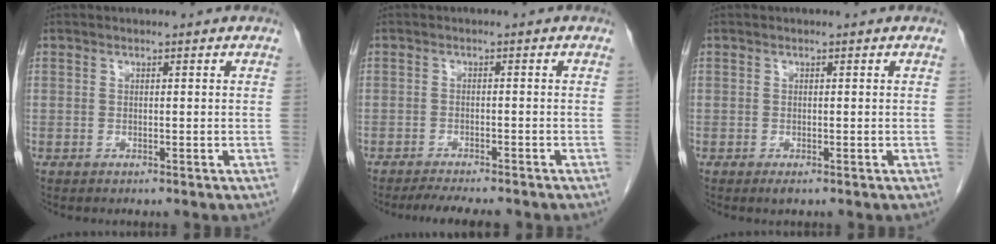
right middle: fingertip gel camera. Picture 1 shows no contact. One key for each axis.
{"total": 6.1, "fx": -5.3, "fy": 0.9, "fz": 2.8, "tx": -0.039, "ty": -0.010, "tz": -0.080}
{"total": 0.8, "fx": -0.5, "fy": 0.2, "fz": 0.6, "tx": -0.008, "ty": -0.002, "tz": -0.005}